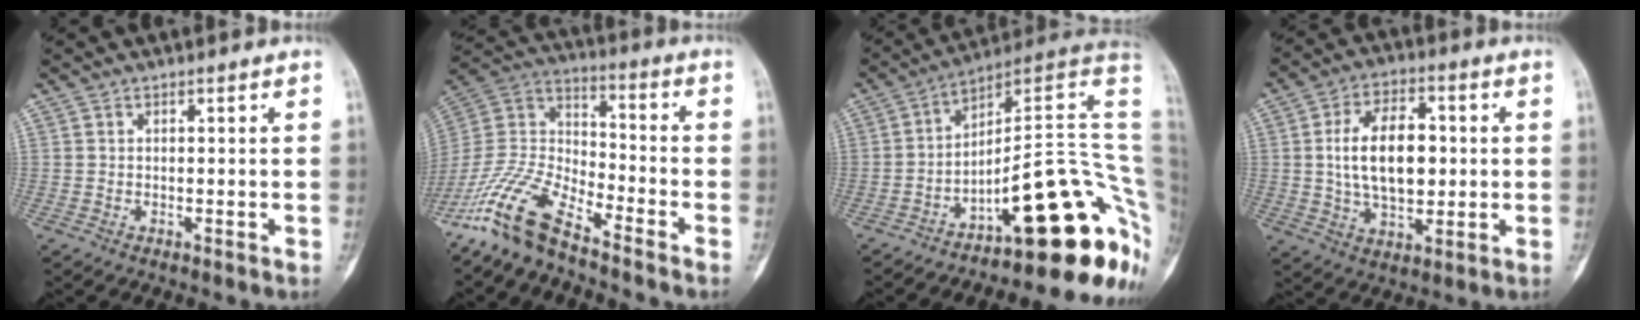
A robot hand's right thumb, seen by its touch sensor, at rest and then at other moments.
{"total": 14.1, "force": [-10.9, 4.3, 7.8], "torque": [-0.161, 0.066, -0.222]}
{"total": 24.8, "force": [-7.0, 8.2, 22.3], "torque": [-0.192, 0.095, -0.088]}
{"total": 13.9, "force": [1.0, 8.1, 11.2], "torque": [-0.171, 0.007, 0.019]}